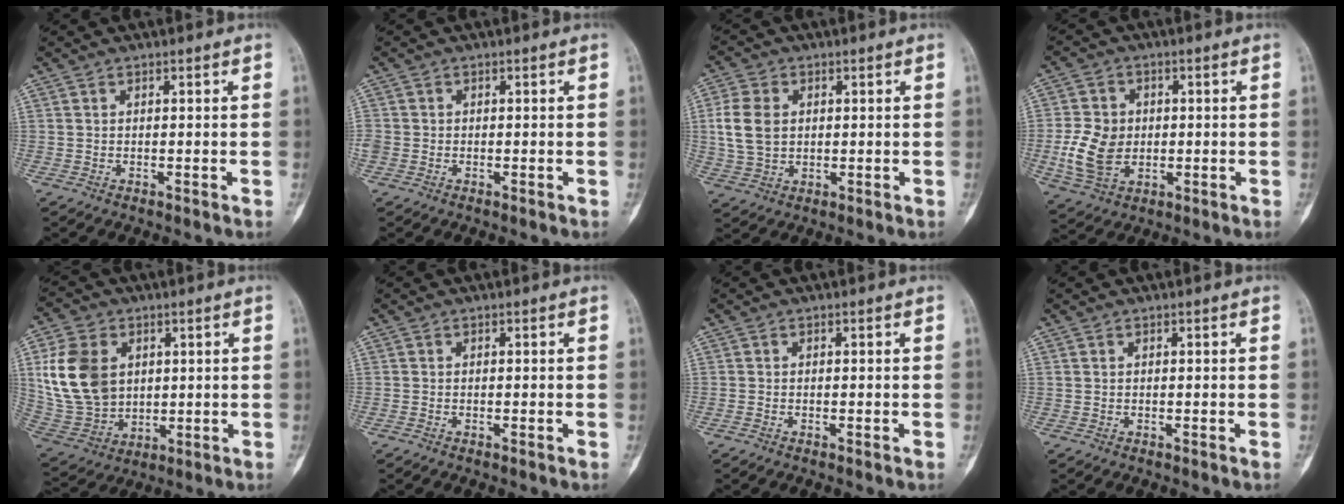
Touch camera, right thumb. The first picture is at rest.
{"total": 1.8, "force": [-0.4, 1.6, 0.8], "torque": [-0.017, 0.004, -0.010]}
{"total": 8.0, "force": [1.1, 5.9, 5.3], "torque": [-0.107, 0.002, 0.025]}
{"total": 9.9, "force": [-0.8, 7.6, 6.3], "torque": [-0.113, 0.000, -0.009]}
{"total": 15.6, "force": [3.5, 11.8, 9.6], "torque": [-0.170, -0.008, 0.082]}
{"total": 0.0}
{"total": 0.0}
{"total": 0.0}